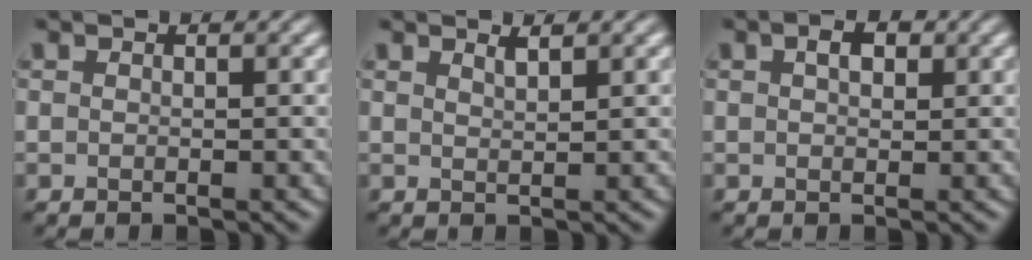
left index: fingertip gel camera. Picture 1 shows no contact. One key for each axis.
{"total": 1.1, "fx": 0.9, "fy": 0.3, "fz": 0.6, "tx": -0.005, "ty": 0.001, "tz": 0.015}
{"total": 1.9, "fx": 0.7, "fy": 1.1, "fz": 1.4, "tx": -0.022, "ty": 0.005, "tz": 0.010}